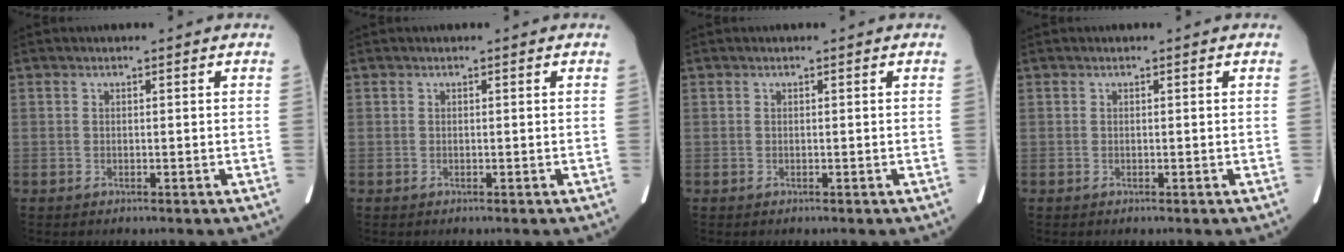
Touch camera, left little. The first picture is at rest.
{"total": 0.0}
{"total": 0.0}
{"total": 0.0}